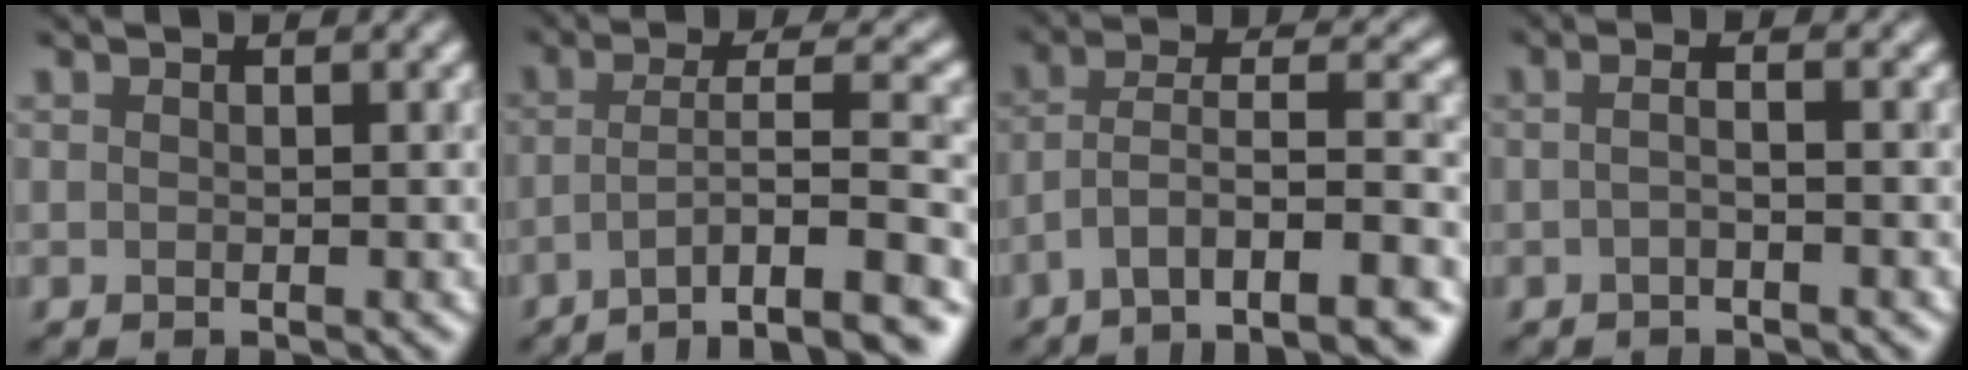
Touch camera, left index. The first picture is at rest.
{"total": 7.5, "force": [-4.2, 1.2, 6.1], "torque": [-0.097, 0.015, -0.053]}
{"total": 9.2, "force": [-5.2, 2.4, 7.1], "torque": [-0.118, 0.007, -0.068]}
{"total": 1.4, "force": [-0.3, 0.4, 1.3], "torque": [-0.020, -0.005, -0.016]}